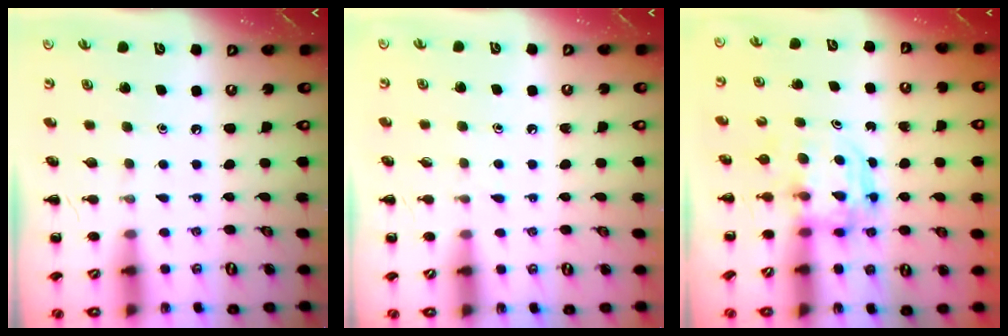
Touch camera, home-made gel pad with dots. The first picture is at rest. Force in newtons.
{"total": 3.6, "press": 3.2, "slide": 1.6}
{"total": 3.6, "press": 3.6, "slide": 0.3}